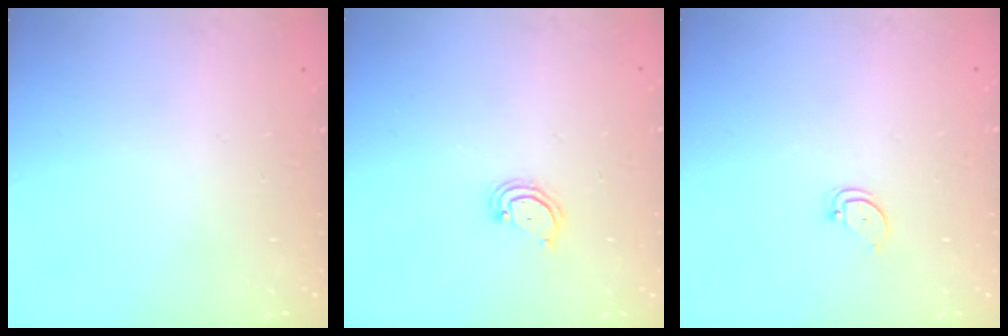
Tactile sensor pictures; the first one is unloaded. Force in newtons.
{"total": 3.3, "press": 3.3, "slide": 0.5}
{"total": 2.3, "press": 2.3, "slide": 0.2}